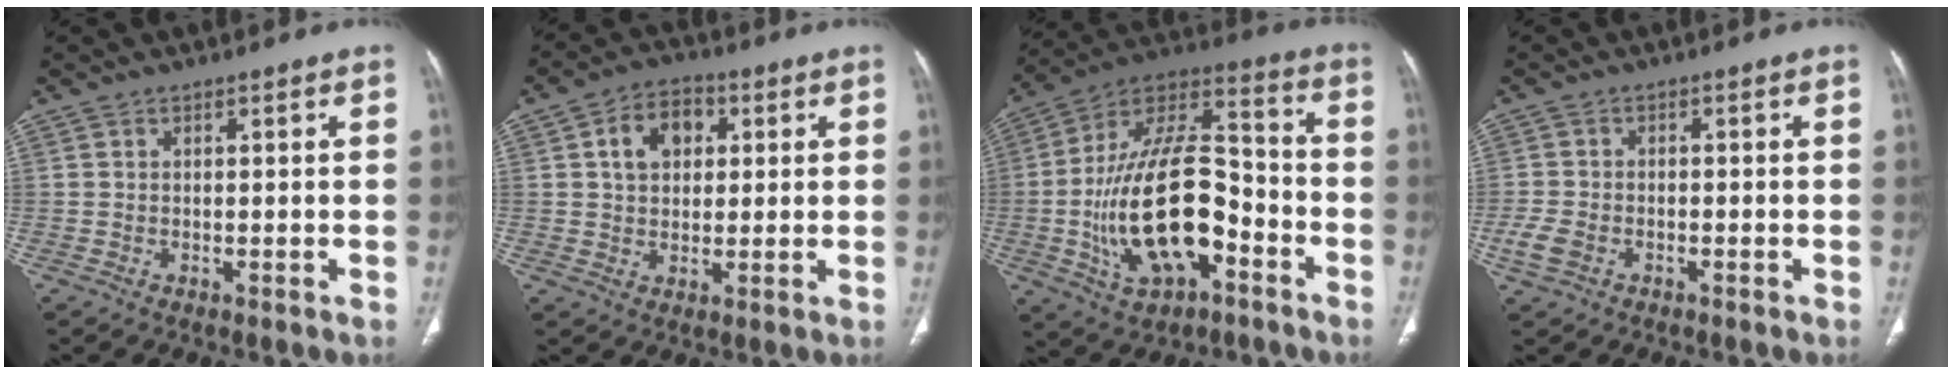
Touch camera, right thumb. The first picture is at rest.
{"total": 8.4, "force": [2.2, 6.2, 5.3], "torque": [-0.059, 0.006, 0.031]}
{"total": 22.9, "force": [-6.5, 11.5, 18.7], "torque": [-0.327, 0.044, -0.106]}
{"total": 3.7, "force": [-1.6, 2.5, 2.2], "torque": [-0.056, 0.005, -0.029]}